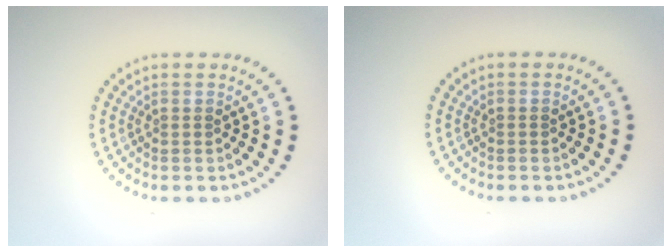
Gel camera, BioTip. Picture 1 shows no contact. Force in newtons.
{"total": 0.0}